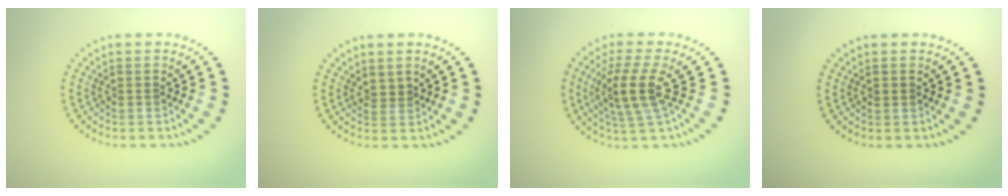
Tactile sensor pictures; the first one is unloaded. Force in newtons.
{"total": 1.0, "press": 0.6, "slide": 0.8}
{"total": 4.0, "press": 3.5, "slide": 2.0}
{"total": 0.9, "press": 0.9, "slide": 0.2}